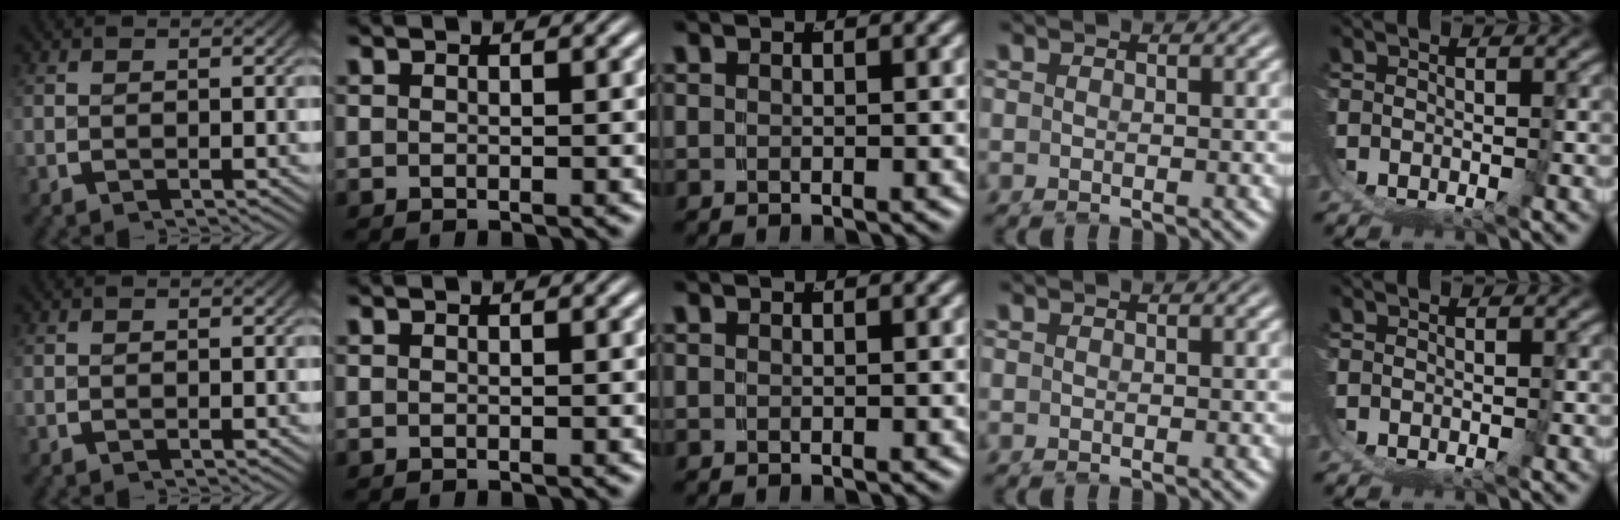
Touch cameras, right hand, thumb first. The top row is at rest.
{}